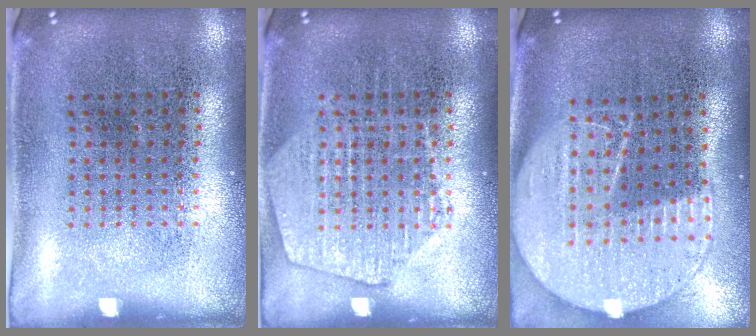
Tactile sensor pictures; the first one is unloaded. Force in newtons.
{"total": 2.0, "press": 2.0, "slide": 0.3}
{"total": 2.2, "press": 1.9, "slide": 1.0}